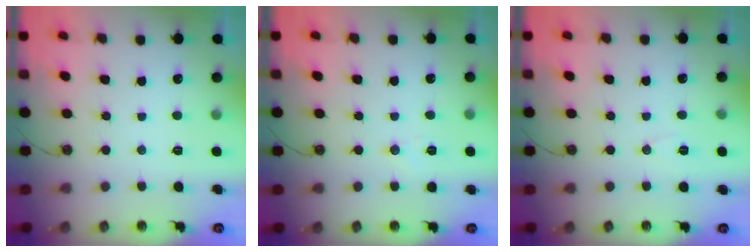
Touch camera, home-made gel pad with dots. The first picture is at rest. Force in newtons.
{"total": 4.5, "press": 4.3, "slide": 1.5}
{"total": 5.5, "press": 4.5, "slide": 3.3}